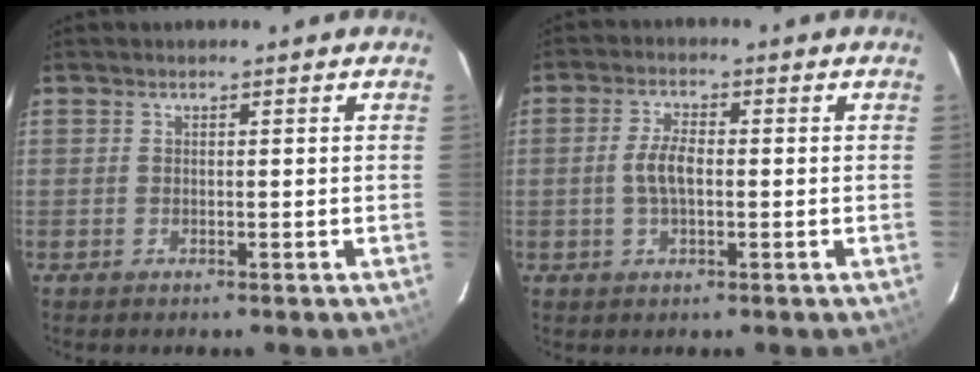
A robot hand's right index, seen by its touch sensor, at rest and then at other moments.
{"total": 4.5, "force": [-0.5, 1.8, 4.0], "torque": [-0.084, 0.006, -0.008]}